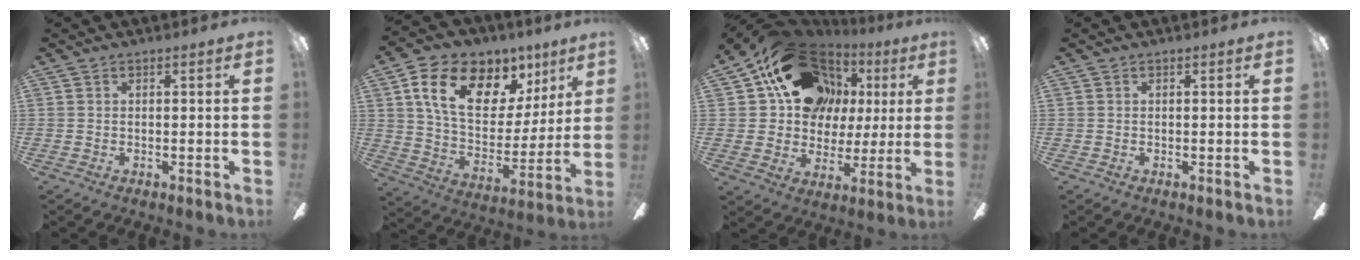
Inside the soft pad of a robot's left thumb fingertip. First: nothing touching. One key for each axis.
{"total": 19.6, "fx": 9.8, "fy": 12.1, "fz": 11.9, "tx": -0.197, "ty": -0.033, "tz": 0.175}
{"total": 20.8, "fx": 10.9, "fy": 15.4, "fz": 8.8, "tx": -0.142, "ty": -0.052, "tz": 0.218}
{"total": 0.0}